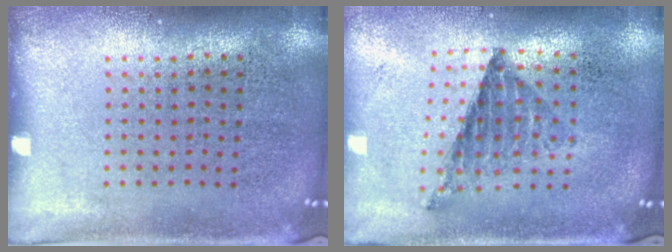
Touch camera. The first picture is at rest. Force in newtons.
{"total": 0.8, "press": 0.8, "slide": 0.1}